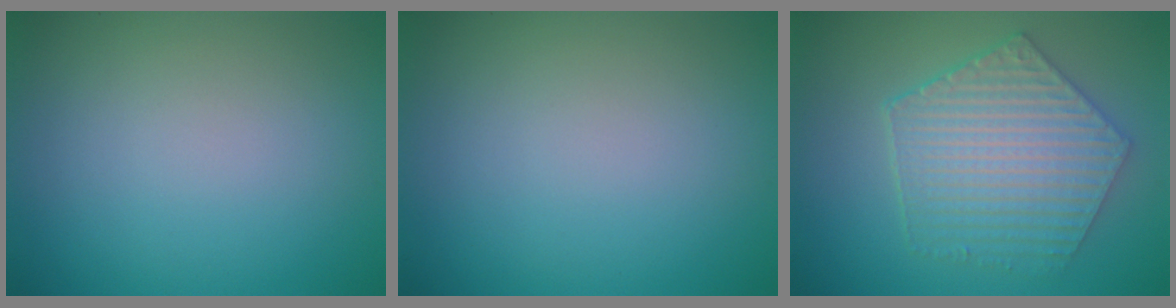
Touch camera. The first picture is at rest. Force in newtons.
{"total": 0.0}
{"total": 5.9, "press": 4.8, "slide": 3.6}